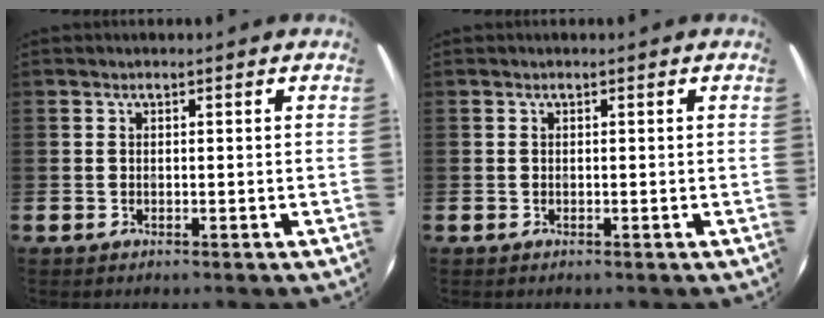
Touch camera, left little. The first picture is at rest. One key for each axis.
{"total": 0.0}